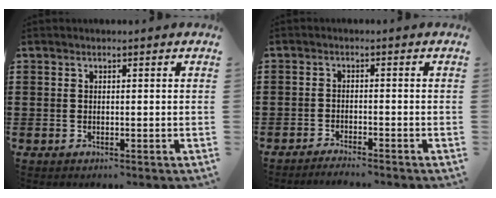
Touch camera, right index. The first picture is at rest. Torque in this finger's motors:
{"motor_torque": [-0.12, 0.20, -0.04, -0.03]}